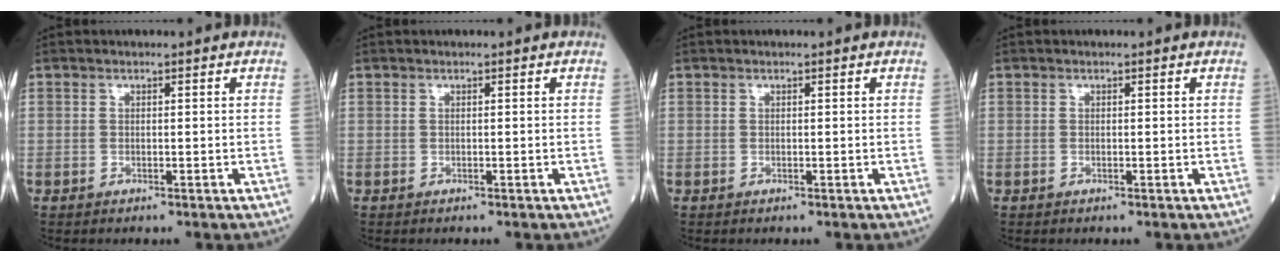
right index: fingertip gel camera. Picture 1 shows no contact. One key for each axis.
{"total": 0.0}
{"total": 0.0}
{"total": 0.0}